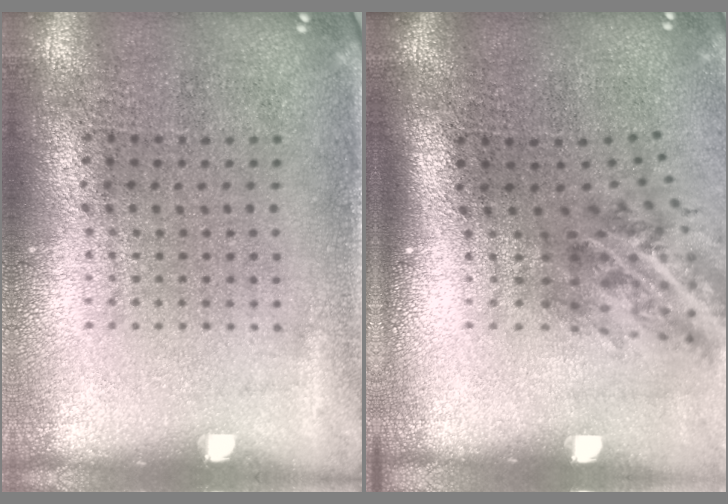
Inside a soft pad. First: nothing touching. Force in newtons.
{"total": 1.9, "press": 1.1, "slide": 1.5}